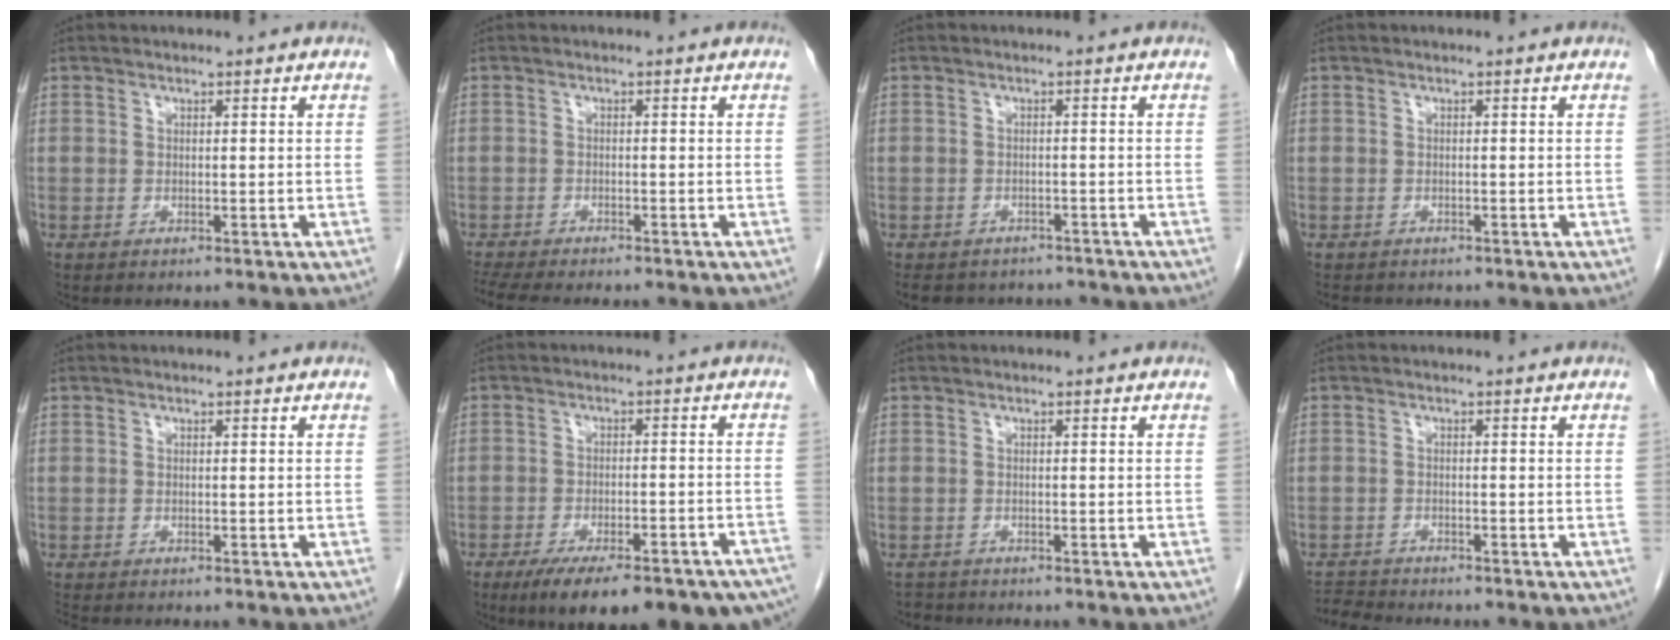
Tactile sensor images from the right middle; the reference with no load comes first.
{"total": 9.4, "force": [-8.1, 1.8, 4.4], "torque": [-0.072, -0.009, -0.122]}
{"total": 8.7, "force": [-7.7, 3.7, 1.7], "torque": [-0.027, 0.004, -0.092]}
{"total": 3.6, "force": [-3.0, 1.6, 1.1], "torque": [-0.019, -0.005, -0.039]}
{"total": 0.7, "force": [-0.7, 0.1, 0.1], "torque": [-0.008, -0.003, -0.015]}
{"total": 20.4, "force": [-15.8, 5.5, 11.7], "torque": [-0.127, -0.003, -0.203]}
{"total": 1.2, "force": [-1.1, 0.3, -0.3], "torque": [0.001, -0.004, -0.020]}
{"total": 3.2, "force": [-3.2, -0.1, -0.2], "torque": [0.003, -0.015, -0.057]}